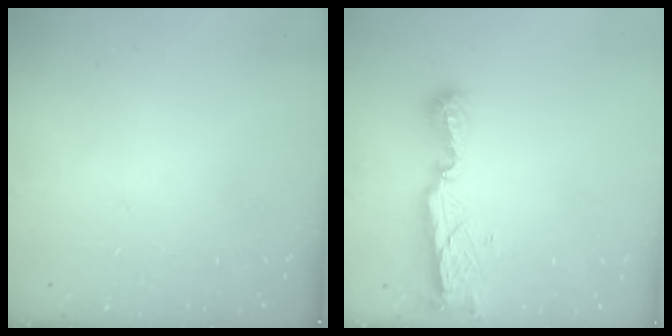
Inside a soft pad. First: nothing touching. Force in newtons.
{"total": 8.5, "press": 8.5, "slide": 0.3}